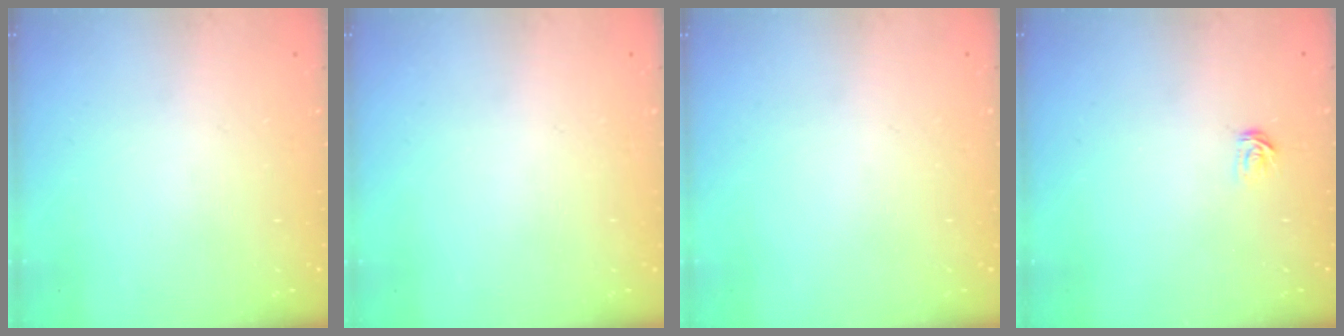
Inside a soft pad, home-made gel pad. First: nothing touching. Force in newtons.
{"total": 0.0}
{"total": 0.0}
{"total": 3.1, "press": 3.1, "slide": 0.3}